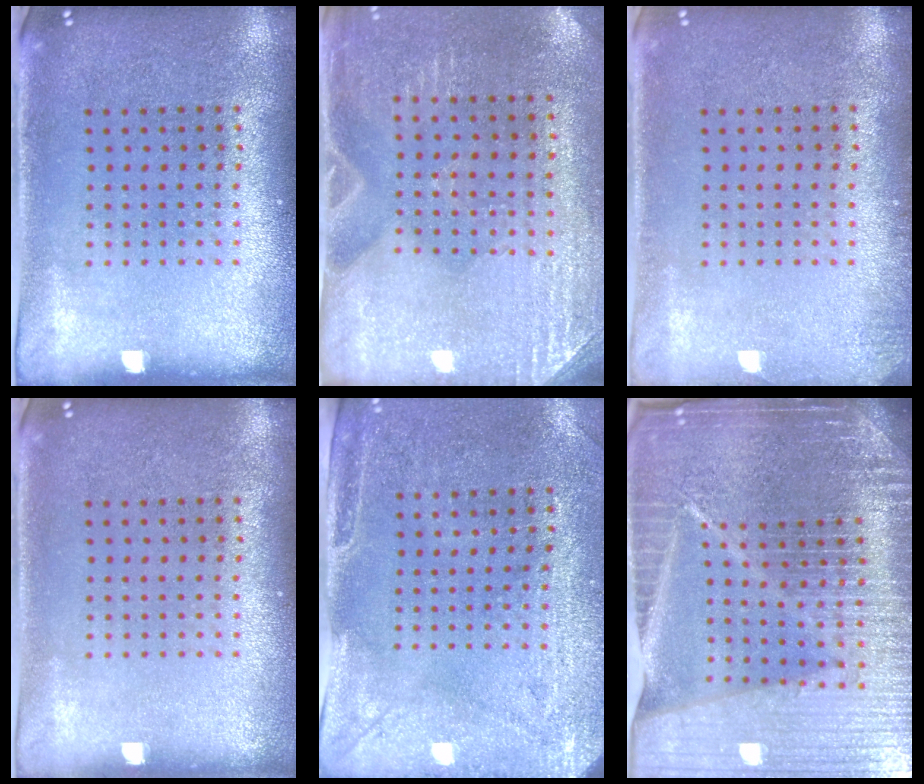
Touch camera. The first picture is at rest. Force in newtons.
{"total": 2.8, "press": 2.6, "slide": 1.0}
{"total": 1.0, "press": 1.0, "slide": 0.1}
{"total": 0.0}
{"total": 3.0, "press": 2.4, "slide": 1.8}
{"total": 7.2, "press": 6.1, "slide": 3.7}